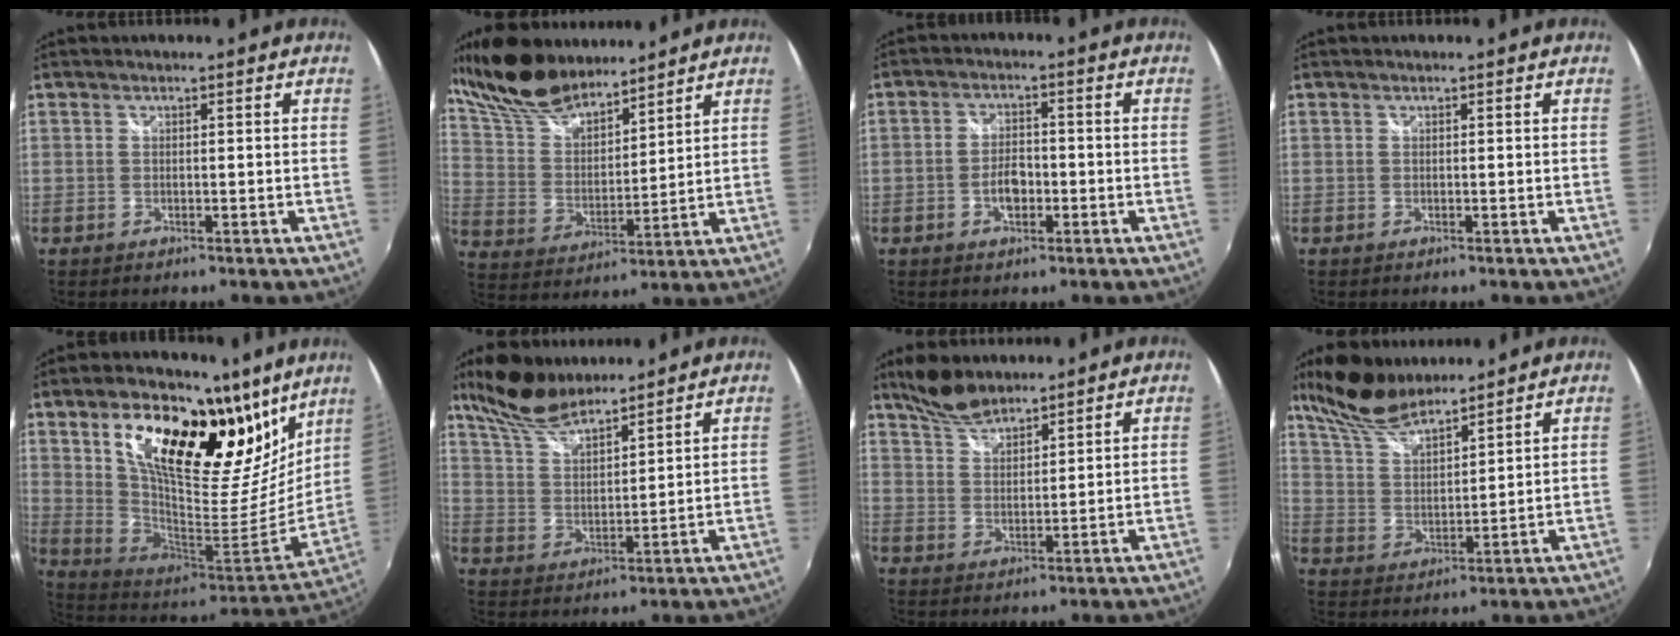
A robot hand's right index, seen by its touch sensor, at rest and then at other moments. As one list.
[{"total": 18.1, "force": [14.5, 6.9, 8.2], "torque": [-0.171, 0.032, 0.282]}, {"total": 4.5, "force": [-1.6, 2.5, 3.3], "torque": [-0.065, 0.004, -0.027]}, {"total": 0.0}, {"total": 28.2, "force": [15.6, 12.6, 19.9], "torque": [-0.339, 0.013, 0.272]}, {"total": 11.2, "force": [9.4, 3.0, 5.3], "torque": [-0.109, 0.019, 0.185]}, {"total": 7.5, "force": [6.4, 2.5, 3.0], "torque": [-0.058, 0.012, 0.121]}, {"total": 11.9, "force": [10.1, 2.9, 5.7], "torque": [-0.116, 0.017, 0.200]}]